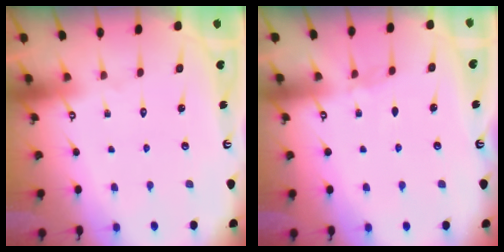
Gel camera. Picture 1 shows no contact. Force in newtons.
{"total": 3.0, "press": 2.9, "slide": 0.5}